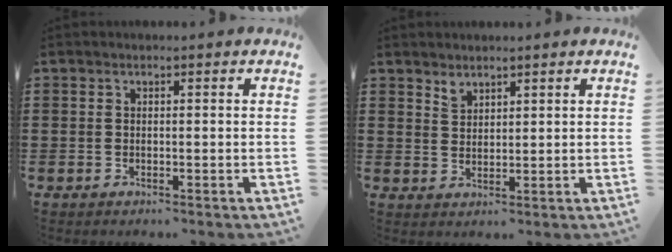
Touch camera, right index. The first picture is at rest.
{"total": 2.1, "force": [1.8, 1.0, 0.3], "torque": [-0.010, 0.001, 0.036]}